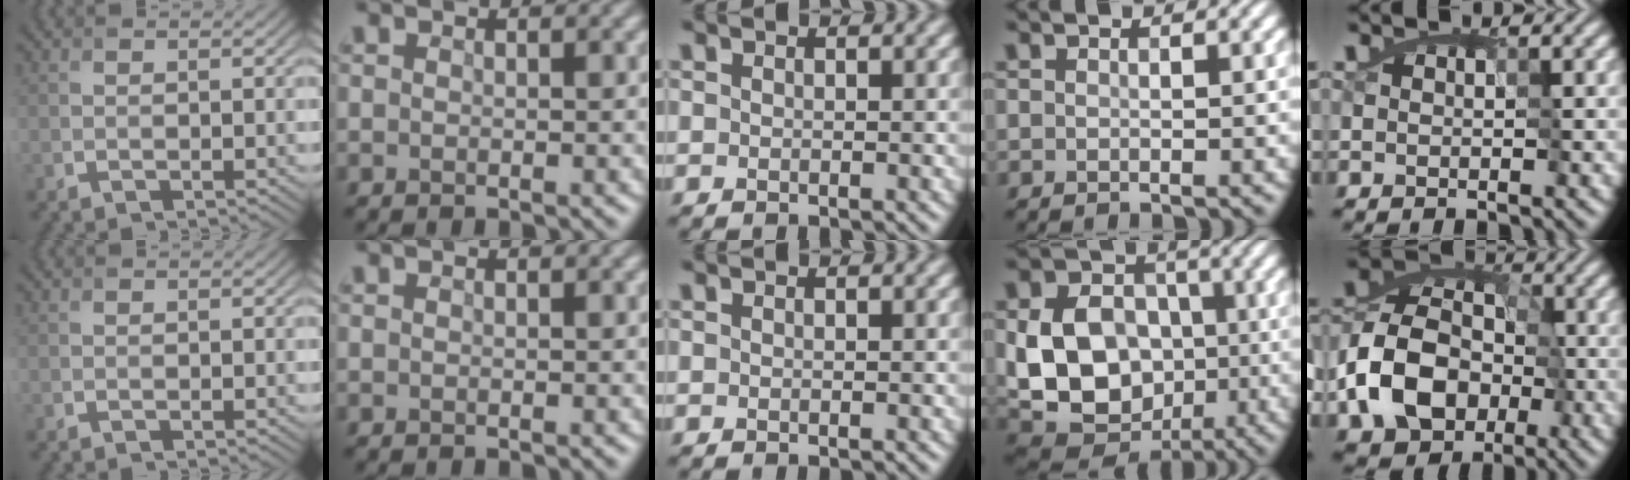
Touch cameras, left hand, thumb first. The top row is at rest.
{"ring": {"total": 11.4, "force": [-1.3, 8.7, 7.2], "torque": [-0.132, -0.008, -0.024]}, "little": {"total": 8.4, "force": [-4.3, 5.9, 4.1], "torque": [-0.069, 0.005, -0.083]}}